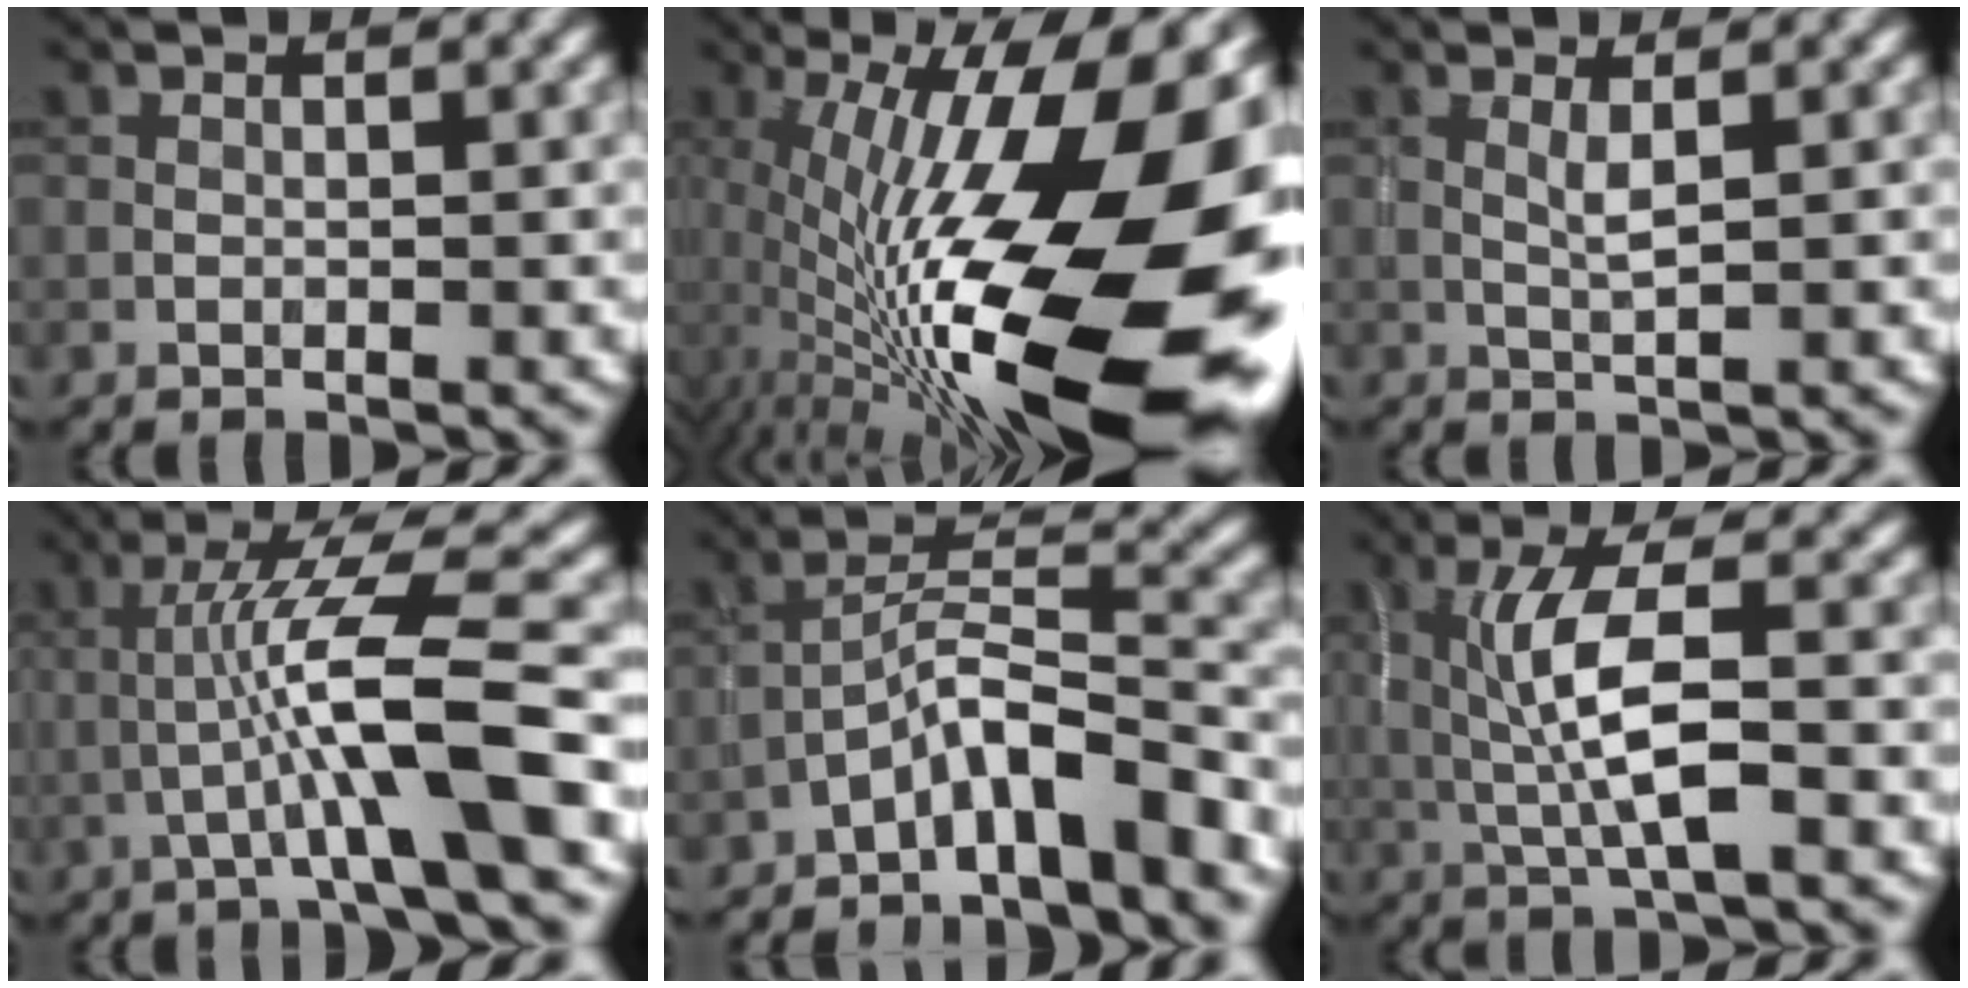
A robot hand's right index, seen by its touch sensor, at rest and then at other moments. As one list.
[{"total": 21.5, "force": [-2.0, 8.2, 19.8], "torque": [-0.321, -0.020, -0.034]}, {"total": 1.3, "force": [0.4, 0.0, 1.2], "torque": [-0.031, 0.000, 0.008]}, {"total": 7.2, "force": [-1.9, 0.1, 7.0], "torque": [-0.126, 0.023, -0.031]}, {"total": 6.8, "force": [-4.6, 1.4, 4.8], "torque": [-0.086, 0.013, -0.084]}, {"total": 6.2, "force": [-0.2, 1.5, 6.0], "torque": [-0.125, 0.006, -0.006]}]